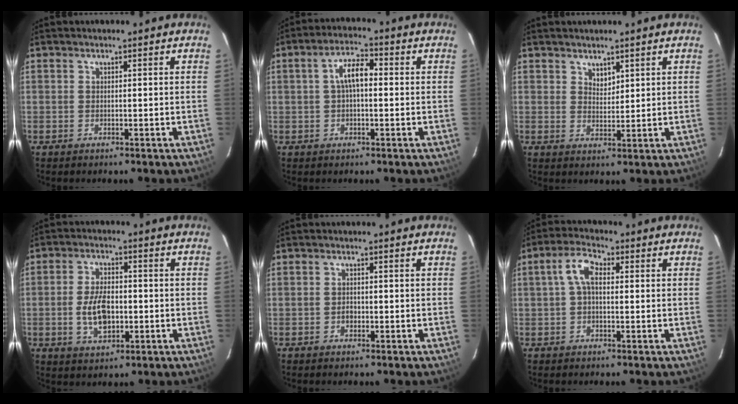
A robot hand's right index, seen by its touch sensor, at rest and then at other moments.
{"total": 5.4, "force": [0.3, 2.4, 4.9], "torque": [-0.093, 0.018, 0.006]}
{"total": 2.5, "force": [1.9, 1.4, 1.0], "torque": [-0.012, 0.001, 0.034]}
{"total": 8.1, "force": [-1.5, 4.6, 6.5], "torque": [-0.130, 0.003, -0.021]}
{"total": 1.3, "force": [-0.5, 1.0, 0.6], "torque": [-0.011, 0.004, -0.007]}
{"total": 5.1, "force": [0.5, 2.7, 4.3], "torque": [-0.088, 0.020, 0.009]}